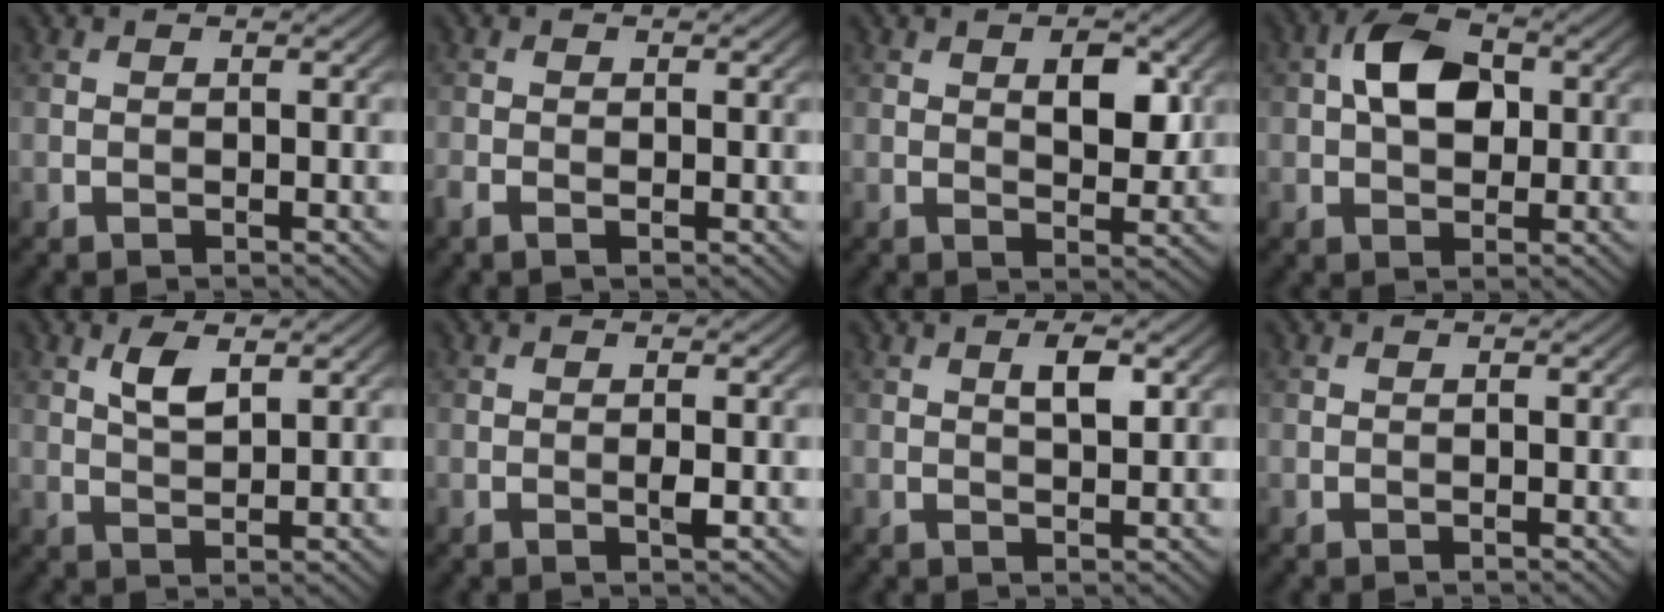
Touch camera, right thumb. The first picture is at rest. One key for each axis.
{"total": 1.3, "fx": -0.6, "fy": 0.5, "fz": 1.0, "tx": -0.024, "ty": -0.001, "tz": -0.014}
{"total": 4.6, "fx": 1.4, "fy": 2.3, "fz": 3.7, "tx": -0.059, "ty": -0.007, "tz": 0.025}
{"total": 6.7, "fx": 1.0, "fy": 4.3, "fz": 5.0, "tx": -0.091, "ty": 0.013, "tz": 0.008}
{"total": 3.5, "fx": 1.8, "fy": 1.3, "fz": 2.7, "tx": -0.060, "ty": 0.000, "tz": 0.036}
{"total": 1.1, "fx": -0.2, "fy": 0.1, "fz": 1.1, "tx": -0.022, "ty": -0.001, "tz": -0.005}
{"total": 2.6, "fx": 1.0, "fy": 0.8, "fz": 2.3, "tx": -0.042, "ty": -0.001, "tz": 0.018}
{"total": 0.0}